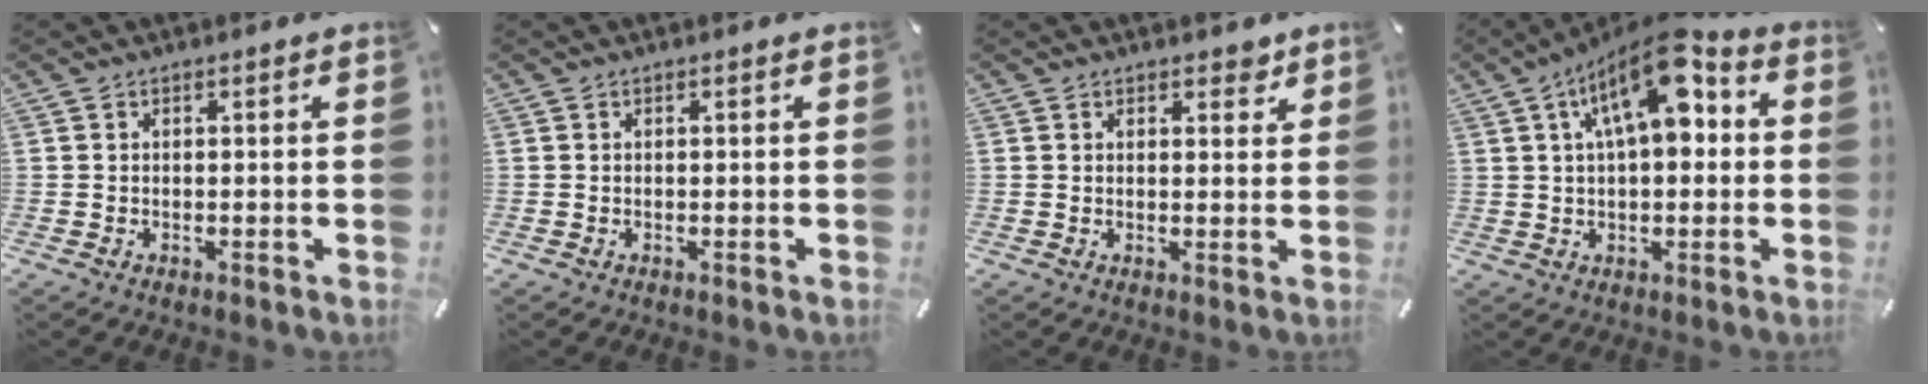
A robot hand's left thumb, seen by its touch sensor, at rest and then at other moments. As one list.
[{"total": 0.0}, {"total": 1.5, "force": [0.9, 1.0, 0.6], "torque": [0.003, -0.004, 0.013]}, {"total": 14.1, "force": [5.5, 6.4, 11.3], "torque": [-0.182, -0.019, 0.091]}]